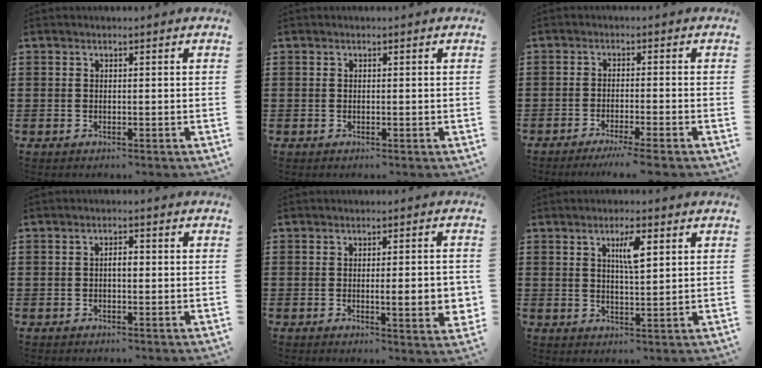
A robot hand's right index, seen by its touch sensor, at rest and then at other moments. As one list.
[{"total": 0.0}, {"total": 2.7, "force": [-2.2, -0.5, 1.5], "torque": [-0.025, -0.004, -0.041]}, {"total": 1.8, "force": [-0.1, 0.7, 1.7], "torque": [-0.031, 0.003, -0.004]}, {"total": 5.8, "force": [-0.7, 1.0, 5.6], "torque": [-0.077, -0.012, -0.013]}, {"total": 4.5, "force": [1.8, 1.1, 4.0], "torque": [-0.067, 0.003, 0.025]}]